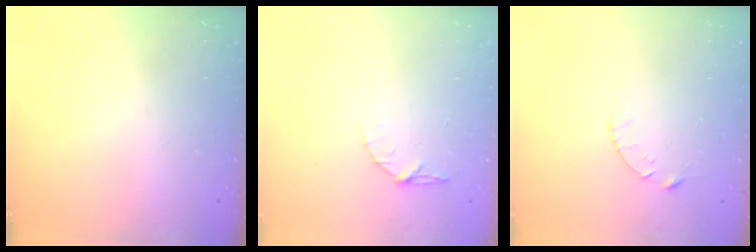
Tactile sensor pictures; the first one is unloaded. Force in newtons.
{"total": 5.2, "press": 5.1, "slide": 0.6}
{"total": 4.1, "press": 4.0, "slide": 0.4}